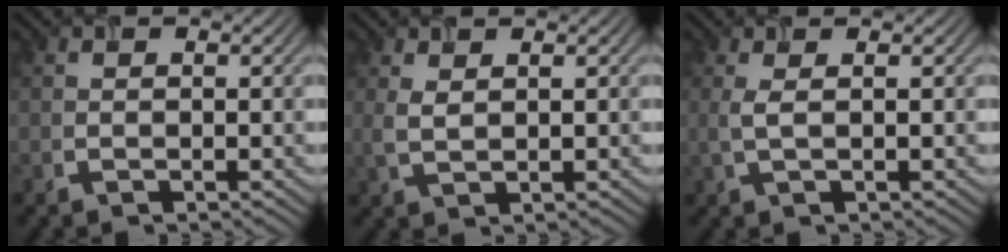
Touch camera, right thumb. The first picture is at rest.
{"total": 1.9, "force": [1.0, 0.8, 1.5], "torque": [-0.043, -0.003, 0.024]}
{"total": 1.8, "force": [0.4, 0.4, 1.7], "torque": [-0.040, 0.004, 0.008]}